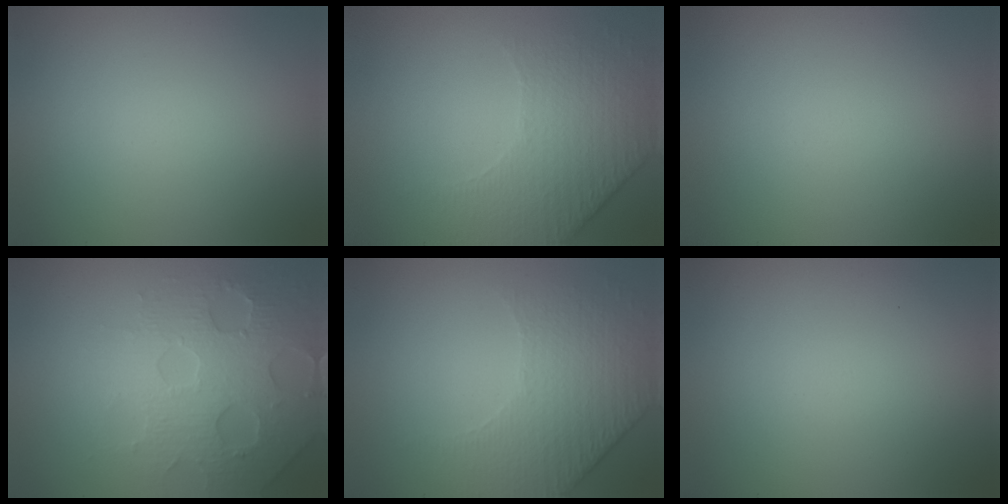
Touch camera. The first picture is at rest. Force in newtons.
{"total": 4.8, "press": 3.4, "slide": 3.4}
{"total": 0.0}
{"total": 4.7, "press": 4.6, "slide": 1.0}
{"total": 4.7, "press": 3.3, "slide": 3.3}
{"total": 0.0}